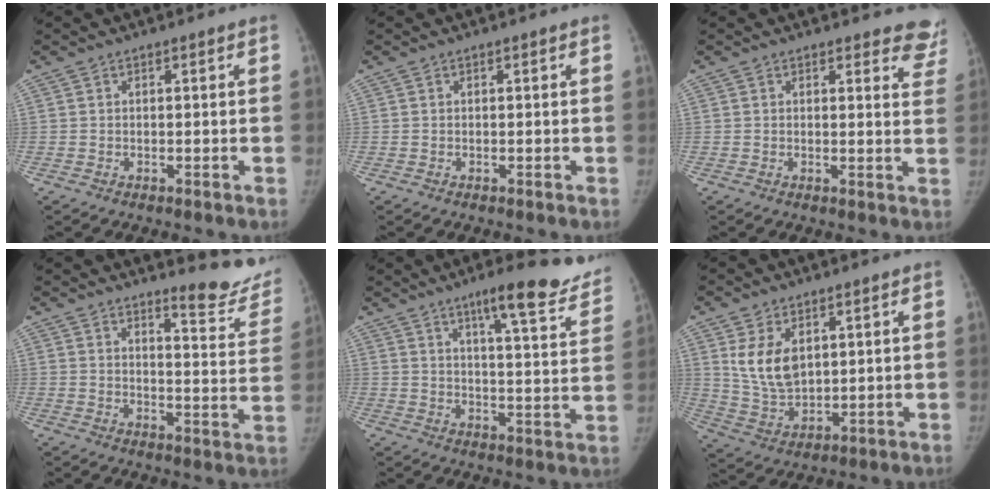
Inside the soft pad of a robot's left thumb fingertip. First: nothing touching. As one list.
[{"total": 0.0}, {"total": 7.9, "force": [7.2, 2.8, 1.3], "torque": [0.038, -0.039, 0.046]}, {"total": 11.8, "force": [10.5, 2.3, 4.8], "torque": [-0.029, -0.109, 0.118]}, {"total": 16.7, "force": [12.2, 3.0, 11.0], "torque": [-0.115, -0.060, 0.159]}, {"total": 9.5, "force": [3.4, 5.9, 6.6], "torque": [-0.106, -0.019, 0.081]}]